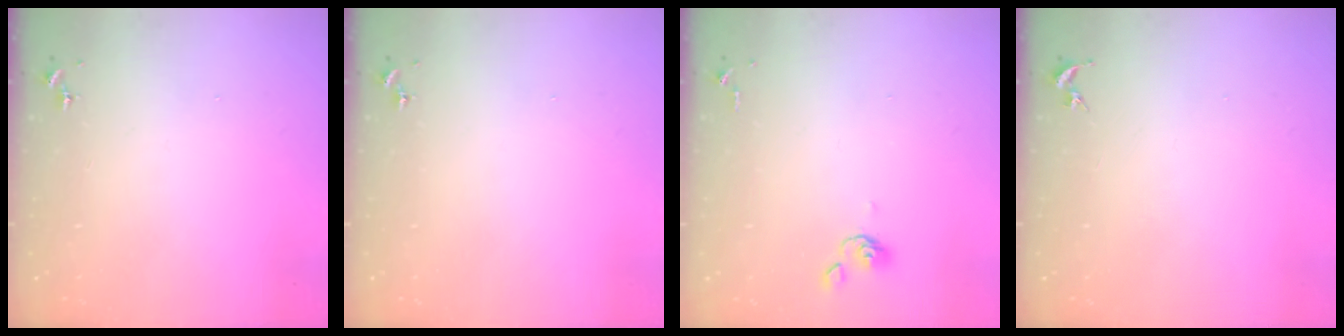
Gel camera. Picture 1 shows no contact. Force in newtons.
{"total": 0.0}
{"total": 4.9, "press": 4.8, "slide": 0.9}
{"total": 0.0}